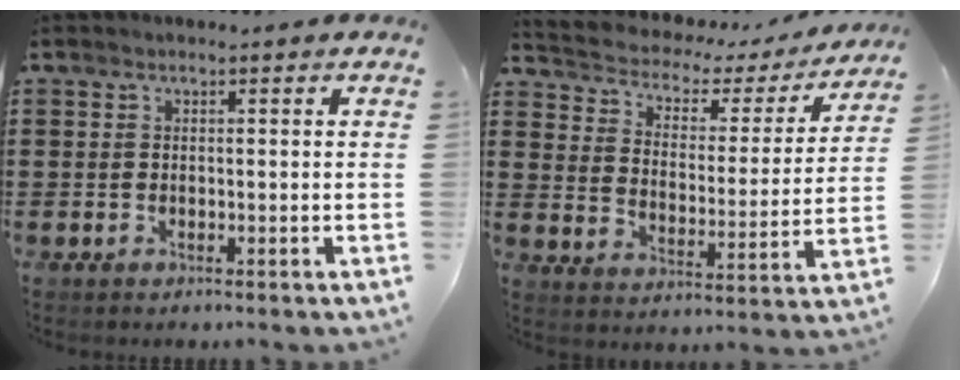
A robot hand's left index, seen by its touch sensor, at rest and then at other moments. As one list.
[{"total": 3.2, "force": [2.5, 1.9, 0.7], "torque": [-0.035, -0.019, 0.031]}]